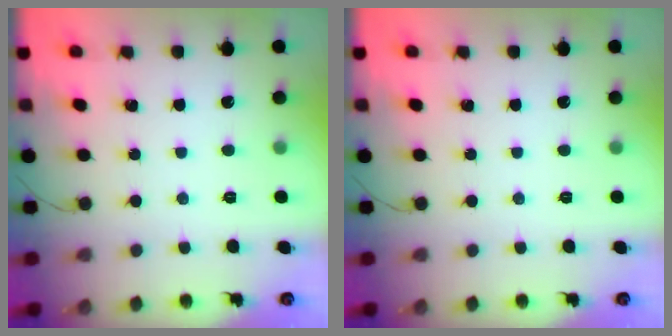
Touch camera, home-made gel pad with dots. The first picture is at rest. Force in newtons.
{"total": 0.0}